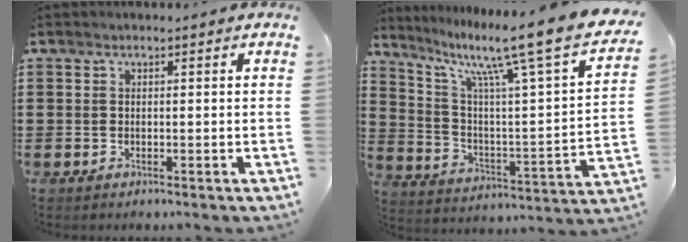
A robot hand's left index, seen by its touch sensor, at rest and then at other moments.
{"total": 12.4, "force": [9.3, -0.1, 8.3], "torque": [-0.167, -0.076, 0.137]}